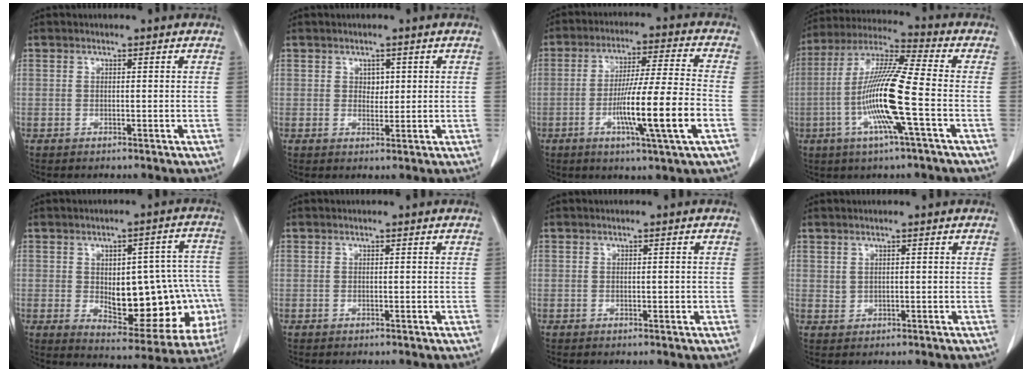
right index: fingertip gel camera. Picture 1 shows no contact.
{"total": 1.8, "force": [0.6, 1.3, 1.1], "torque": [-0.011, -0.004, 0.009]}
{"total": 13.4, "force": [-4.1, -0.7, 12.7], "torque": [-0.225, -0.008, -0.076]}
{"total": 14.2, "force": [-3.5, -0.2, 13.8], "torque": [-0.277, -0.004, -0.077]}
{"total": 20.5, "force": [-2.9, 8.4, 18.4], "torque": [-0.177, 0.036, -0.006]}
{"total": 0.0}
{"total": 1.0, "force": [-0.2, 0.5, 0.8], "torque": [-0.012, 0.002, 0.000]}
{"total": 1.0, "force": [0.6, 0.7, 0.3], "torque": [0.003, -0.003, 0.013]}